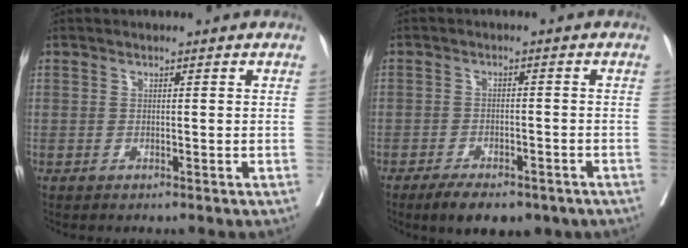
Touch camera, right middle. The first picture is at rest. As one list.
[{"total": 8.8, "force": [-6.4, 3.5, 4.9], "torque": [-0.060, -0.002, -0.089]}]